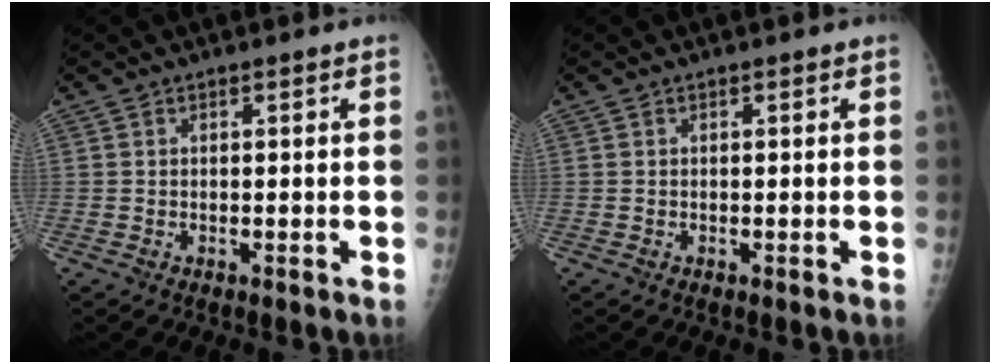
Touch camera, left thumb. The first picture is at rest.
{"total": 0.0}